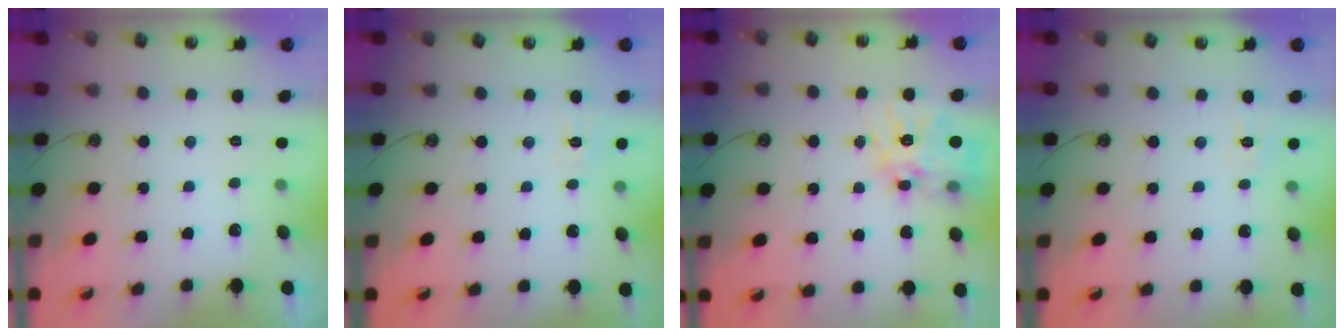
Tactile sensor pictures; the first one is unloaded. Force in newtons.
{"total": 3.3, "press": 3.3, "slide": 0.5}
{"total": 16.1, "press": 16.0, "slide": 1.5}
{"total": 2.8, "press": 2.8, "slide": 0.5}